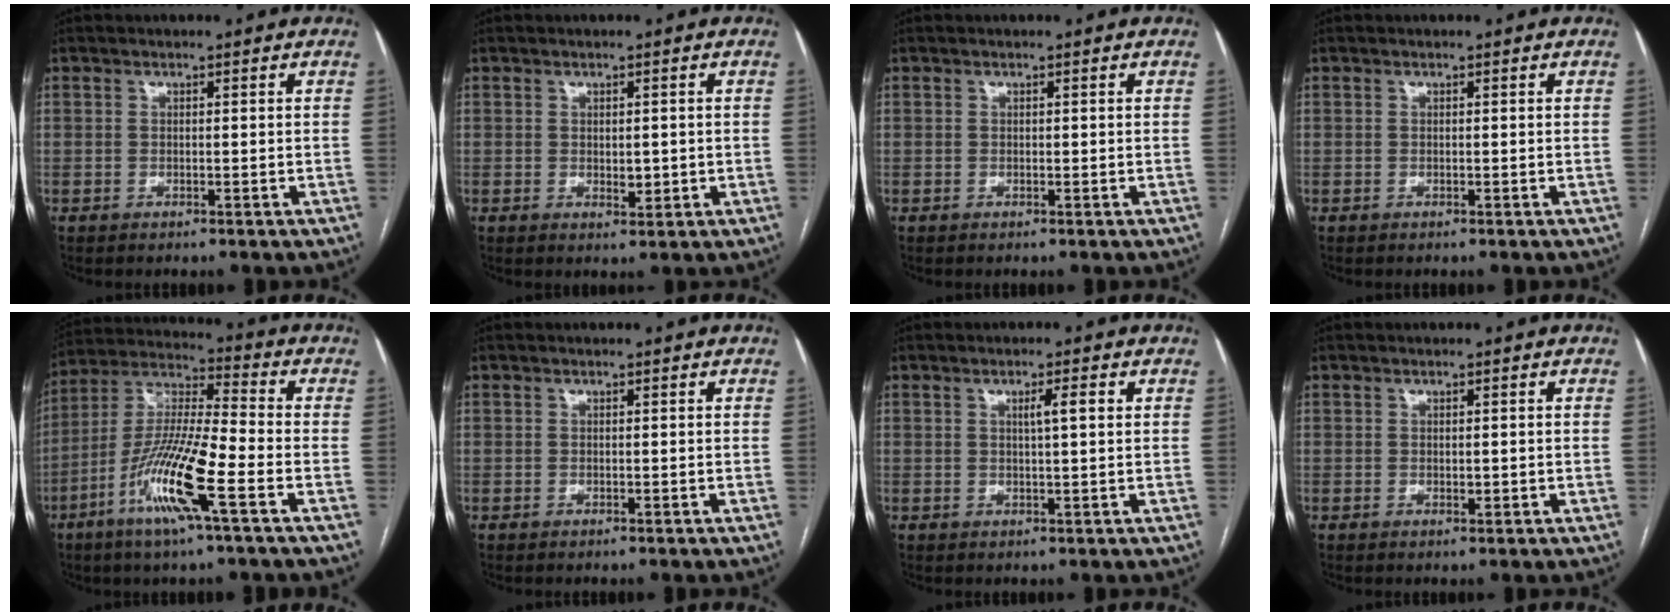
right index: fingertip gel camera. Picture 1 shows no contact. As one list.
[{"total": 2.2, "force": [-0.1, 1.1, 1.9], "torque": [-0.029, -0.004, 0.005]}, {"total": 0.0}, {"total": 0.0}, {"total": 14.7, "force": [-6.2, 0.6, 13.3], "torque": [-0.271, -0.013, -0.122]}, {"total": 0.0}, {"total": 2.5, "force": [0.8, -0.1, 2.3], "torque": [-0.040, 0.003, 0.013]}, {"total": 0.9, "force": [0.0, 0.4, 0.8], "torque": [-0.014, -0.003, 0.003]}]